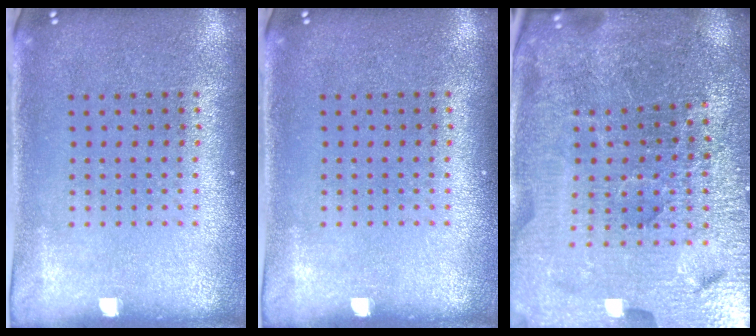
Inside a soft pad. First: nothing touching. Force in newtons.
{"total": 0.0}
{"total": 5.2, "press": 4.9, "slide": 1.7}